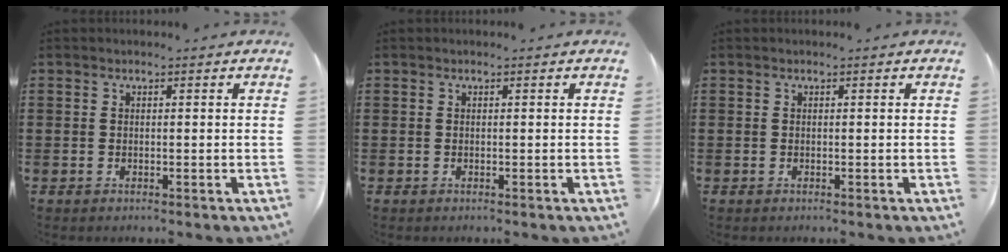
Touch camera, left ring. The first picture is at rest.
{"total": 0.0}
{"total": 0.0}